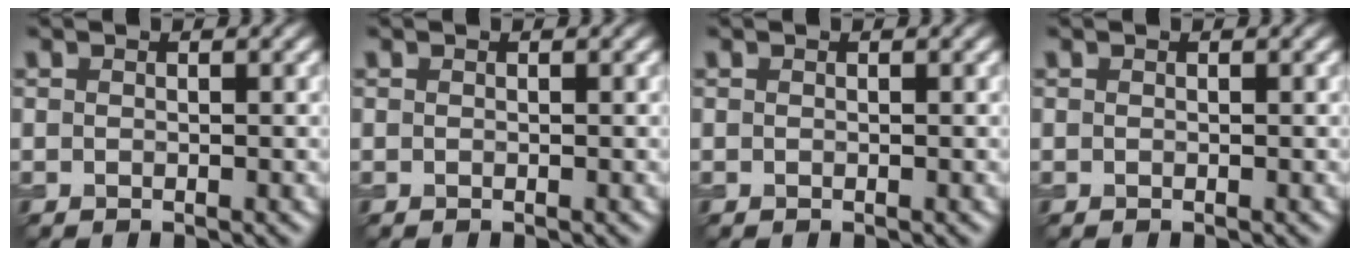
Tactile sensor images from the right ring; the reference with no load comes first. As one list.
[{"total": 0.0}, {"total": 0.0}, {"total": 0.0}]